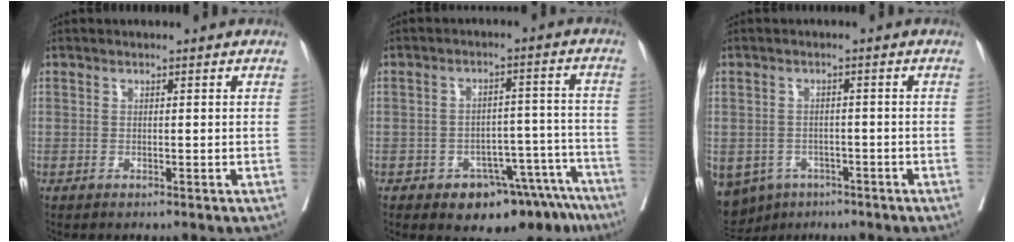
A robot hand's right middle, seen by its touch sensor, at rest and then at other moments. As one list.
[{"total": 11.4, "force": [-8.5, 5.7, 5.0], "torque": [-0.020, 0.045, -0.113]}, {"total": 10.7, "force": [-6.2, 8.1, 3.0], "torque": [-0.091, -0.003, -0.079]}]